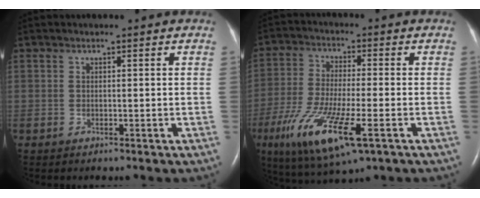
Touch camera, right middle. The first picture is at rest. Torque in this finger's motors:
{"motor_torque": [1.34, -0.80, 0.85, 0.21]}